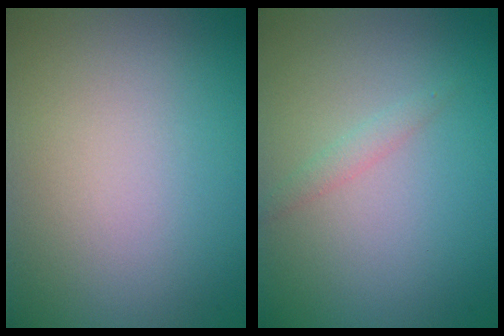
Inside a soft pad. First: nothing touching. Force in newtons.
{"total": 1.0, "press": 1.0, "slide": 0.0}